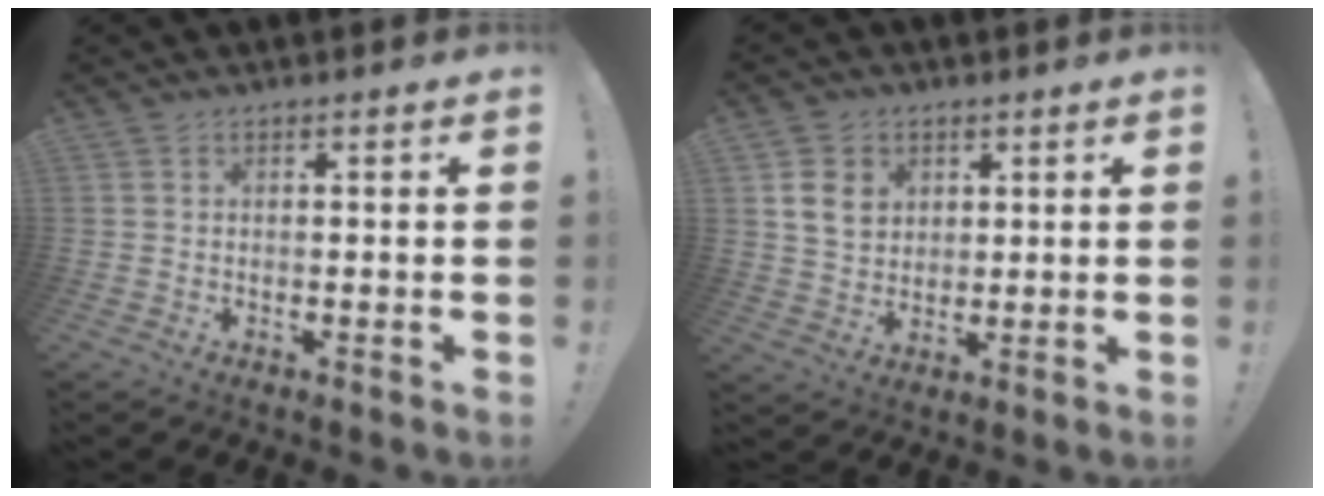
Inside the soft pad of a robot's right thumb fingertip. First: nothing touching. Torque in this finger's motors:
{"motor_torque": [-0.06, 1.61, 0.70, 0.93, 0.10]}